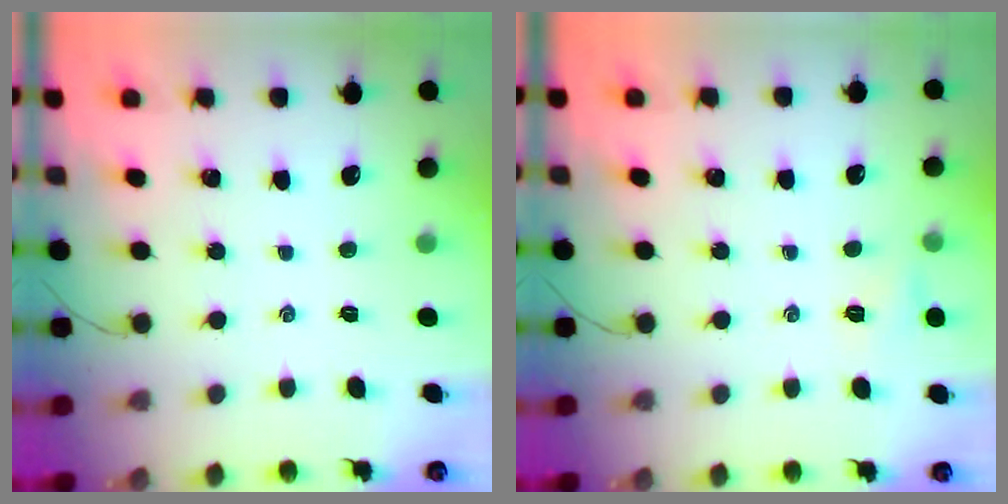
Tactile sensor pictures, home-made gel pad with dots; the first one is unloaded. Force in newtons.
{"total": 3.3, "press": 3.2, "slide": 0.8}